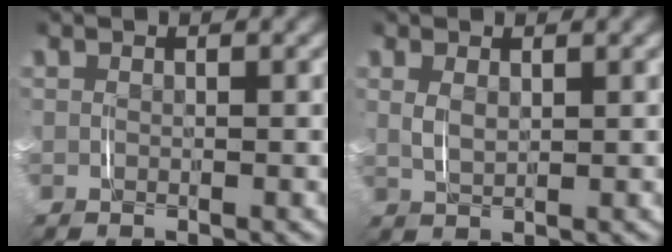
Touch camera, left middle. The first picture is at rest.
{"total": 1.1, "force": [0.6, 0.1, 0.9], "torque": [-0.021, -0.006, 0.019]}